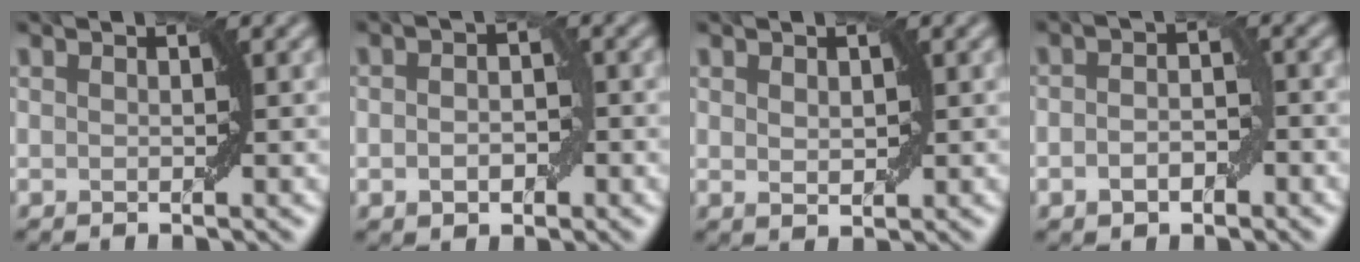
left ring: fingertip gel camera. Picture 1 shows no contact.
{"total": 2.6, "force": [-0.5, 1.6, 2.0], "torque": [-0.030, 0.002, -0.009]}
{"total": 1.2, "force": [0.5, 0.7, 0.9], "torque": [-0.014, -0.001, 0.014]}
{"total": 2.8, "force": [-0.9, 1.7, 2.1], "torque": [-0.033, 0.001, -0.019]}